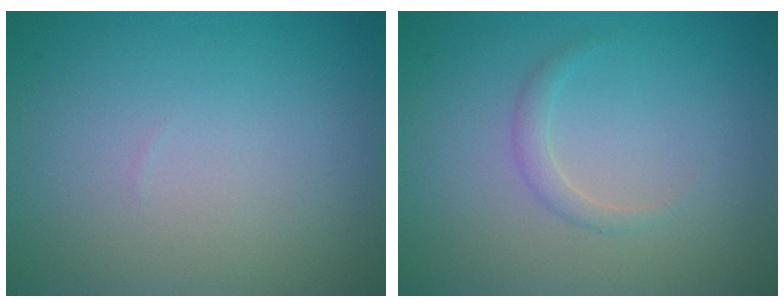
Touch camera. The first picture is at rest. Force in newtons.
{"total": 1.1, "press": 1.1, "slide": 0.1}